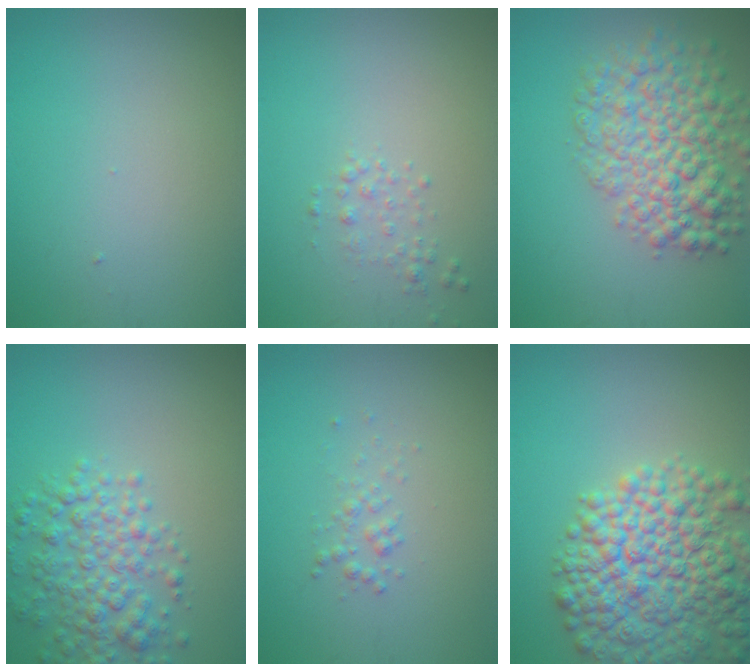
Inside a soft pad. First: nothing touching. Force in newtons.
{"total": 1.0, "press": 1.0, "slide": 0.0}
{"total": 7.5, "press": 7.5, "slide": 0.3}
{"total": 4.9, "press": 4.9, "slide": 0.2}
{"total": 1.1, "press": 1.1, "slide": 0.1}
{"total": 10.3, "press": 10.3, "slide": 0.5}